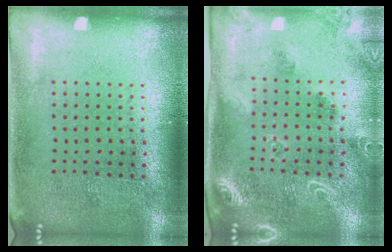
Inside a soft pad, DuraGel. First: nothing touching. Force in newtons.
{"total": 1.8, "press": 1.8, "slide": 0.4}